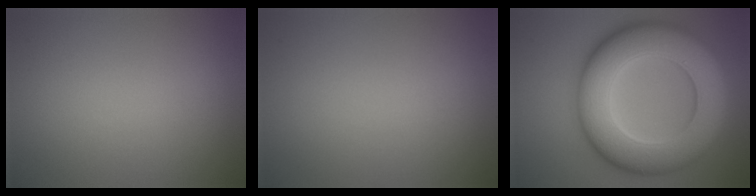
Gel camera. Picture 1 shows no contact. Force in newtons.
{"total": 0.0}
{"total": 12.9, "press": 12.9, "slide": 0.4}